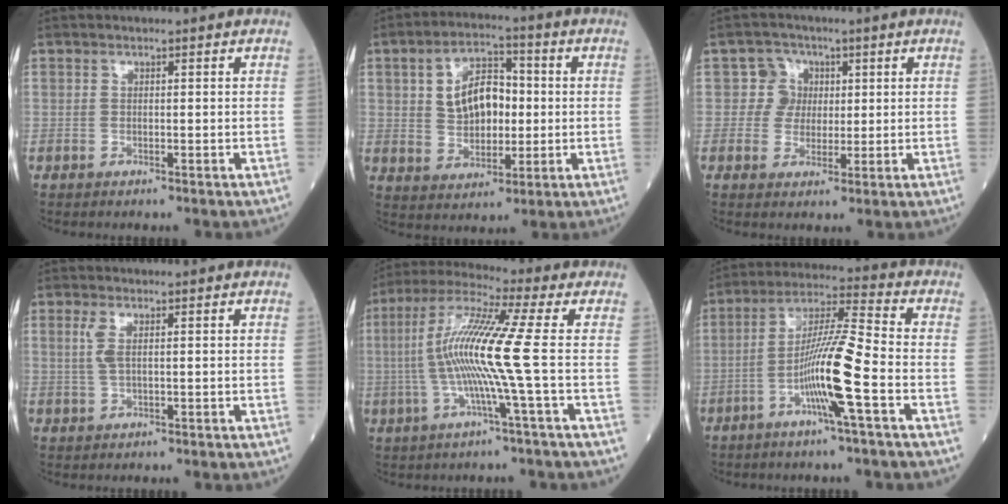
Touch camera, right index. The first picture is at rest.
{"total": 9.5, "force": [1.1, 5.7, 7.5], "torque": [-0.135, 0.019, 0.025]}
{"total": 0.8, "force": [0.5, 0.5, 0.4], "torque": [-0.004, -0.005, 0.007]}
{"total": 2.3, "force": [0.6, 0.5, 2.2], "torque": [-0.057, 0.002, 0.015]}
{"total": 12.4, "force": [-0.9, -1.8, 12.3], "torque": [-0.246, 0.004, -0.027]}
{"total": 11.3, "force": [-4.0, -0.6, 10.5], "torque": [-0.200, 0.002, -0.080]}